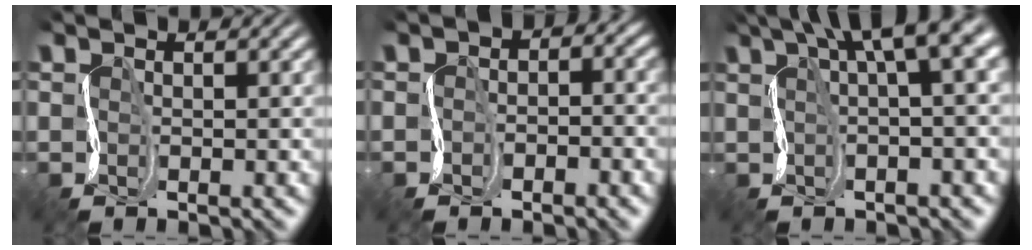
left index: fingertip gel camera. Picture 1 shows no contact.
{"total": 2.5, "force": [-1.0, 1.7, 1.6], "torque": [-0.013, 0.005, -0.022]}
{"total": 8.3, "force": [3.8, 2.0, 7.0], "torque": [-0.082, 0.026, 0.063]}